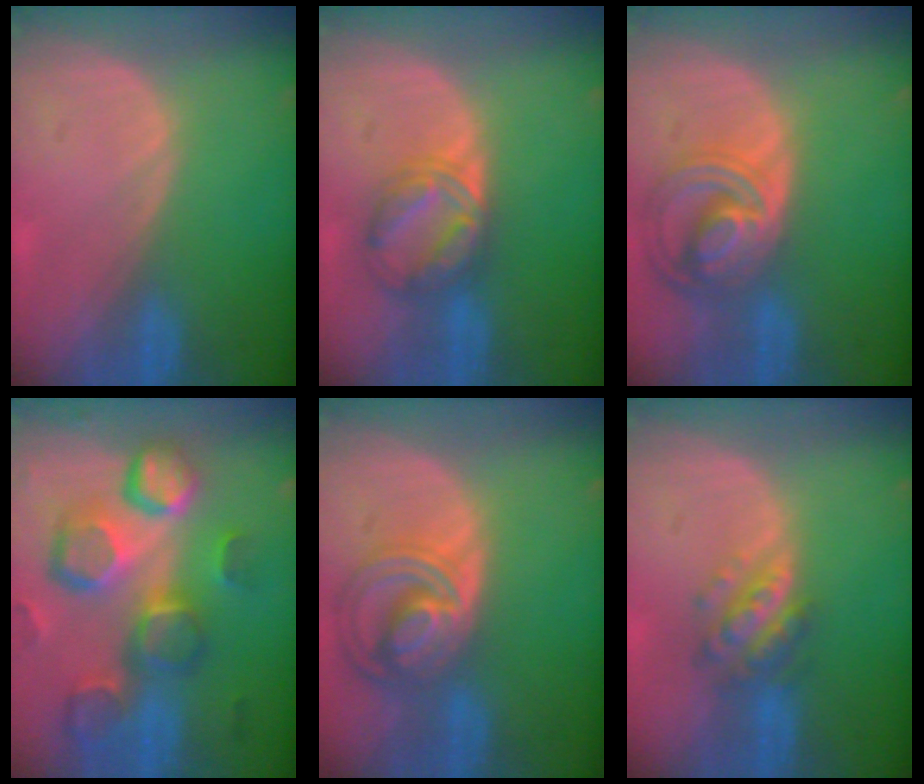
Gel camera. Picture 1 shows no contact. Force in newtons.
{"total": 6.3, "press": 6.3, "slide": 0.3}
{"total": 8.7, "press": 7.6, "slide": 4.3}
{"total": 13.0, "press": 11.4, "slide": 6.3}
{"total": 8.8, "press": 7.6, "slide": 4.4}
{"total": 5.9, "press": 5.3, "slide": 2.7}